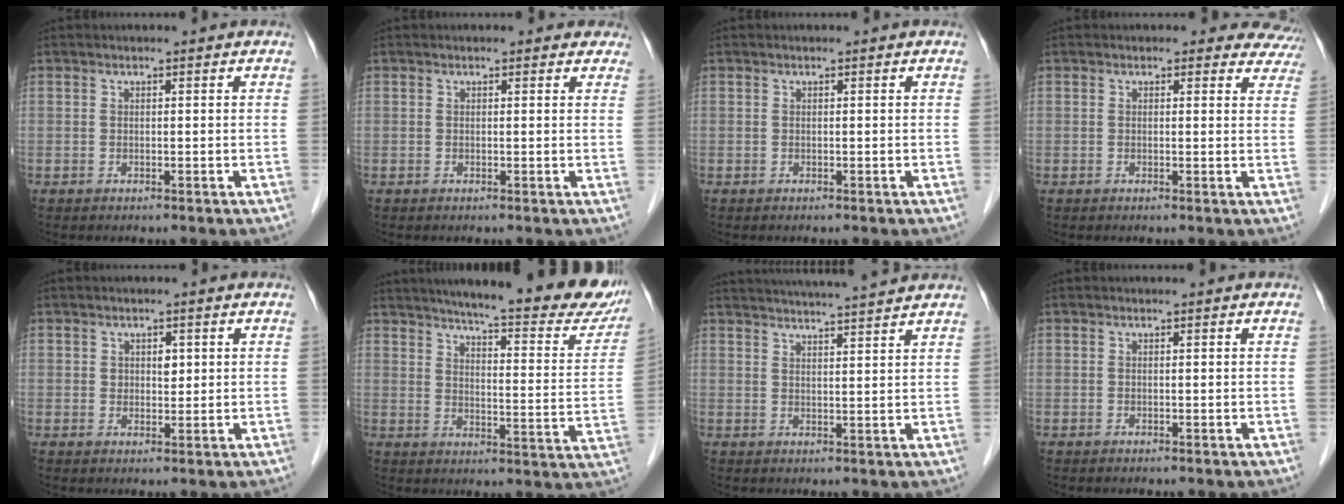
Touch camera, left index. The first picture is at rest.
{"total": 1.8, "force": [1.5, 0.9, 0.4], "torque": [0.002, -0.001, 0.002]}
{"total": 0.0}
{"total": 5.4, "force": [4.8, 2.5, -0.2], "torque": [0.040, -0.013, 0.016]}
{"total": 2.1, "force": [0.7, 1.4, 1.4], "torque": [-0.018, 0.000, 0.010]}
{"total": 24.7, "force": [21.0, 3.3, 12.4], "torque": [-0.174, -0.050, 0.255]}
{"total": 12.9, "force": [12.0, -0.4, 4.8], "torque": [-0.082, 0.017, 0.161]}
{"total": 0.0}